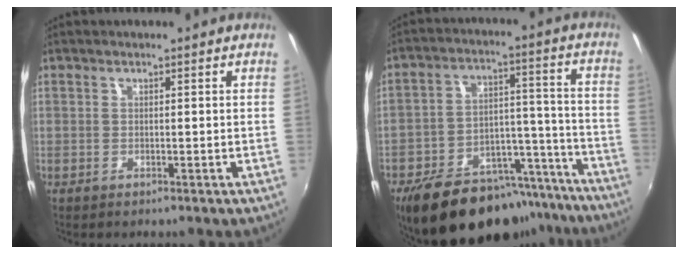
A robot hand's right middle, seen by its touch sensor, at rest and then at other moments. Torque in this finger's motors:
{"motor_torque": [1.38, -0.76, 0.30, 0.21]}